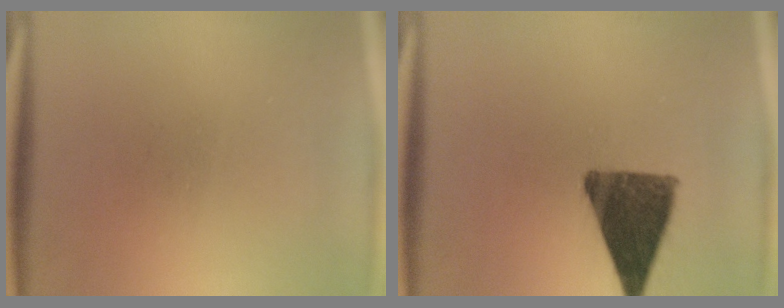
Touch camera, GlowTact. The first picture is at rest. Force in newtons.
{"total": 12.2}